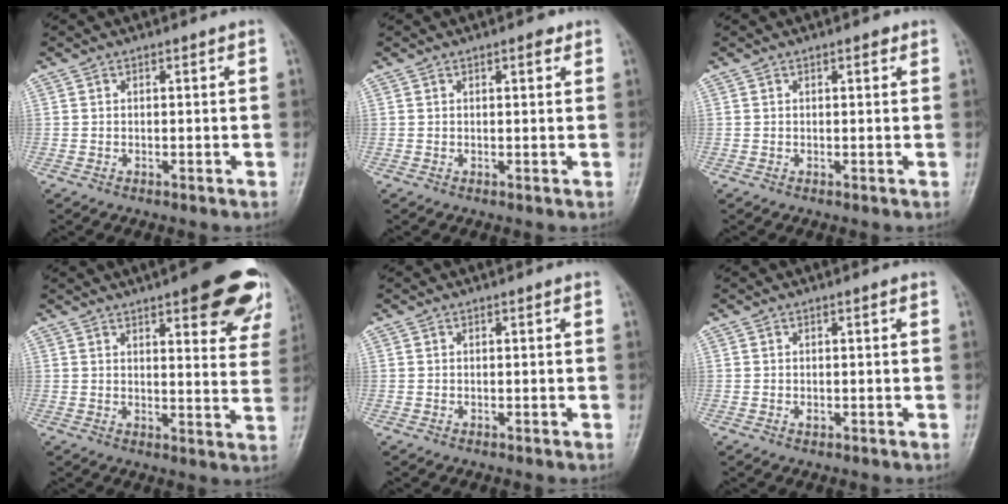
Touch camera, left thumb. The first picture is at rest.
{"total": 1.6, "force": [0.9, 0.7, 1.2], "torque": [-0.012, -0.001, 0.010]}
{"total": 1.0, "force": [0.6, 0.5, 0.7], "torque": [-0.006, 0.000, 0.006]}
{"total": 14.0, "force": [8.0, 4.9, 10.4], "torque": [-0.090, -0.031, 0.088]}
{"total": 0.0}
{"total": 0.9, "force": [0.0, 0.5, 0.7], "torque": [-0.006, 0.001, 0.003]}